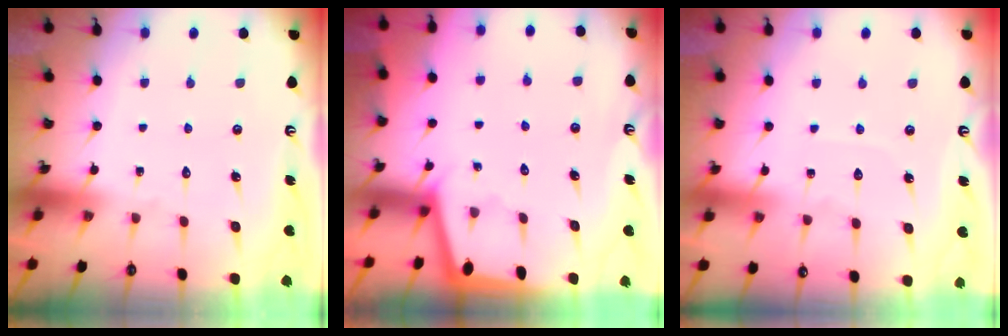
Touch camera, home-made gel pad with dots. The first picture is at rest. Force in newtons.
{"total": 1.3, "press": 1.3, "slide": 0.2}
{"total": 2.5, "press": 2.5, "slide": 0.3}